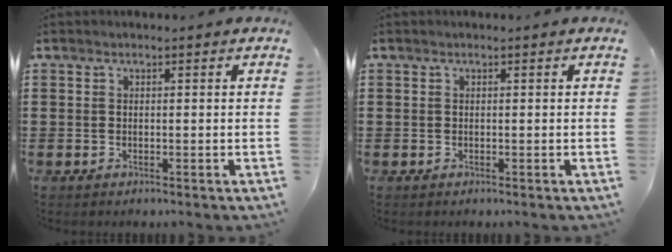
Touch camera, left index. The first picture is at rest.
{"total": 0.0}